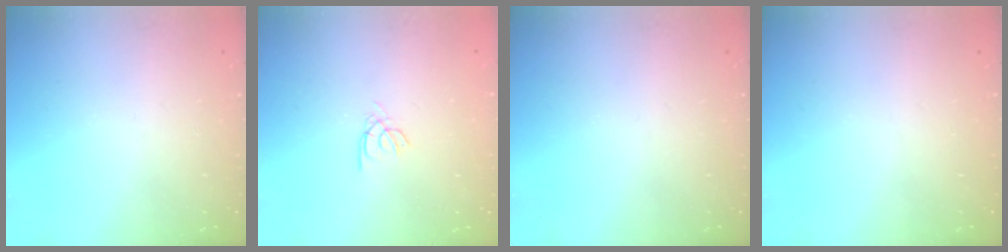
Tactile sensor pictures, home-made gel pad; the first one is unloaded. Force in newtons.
{"total": 2.1, "press": 2.1, "slide": 0.2}
{"total": 0.0}
{"total": 0.0}